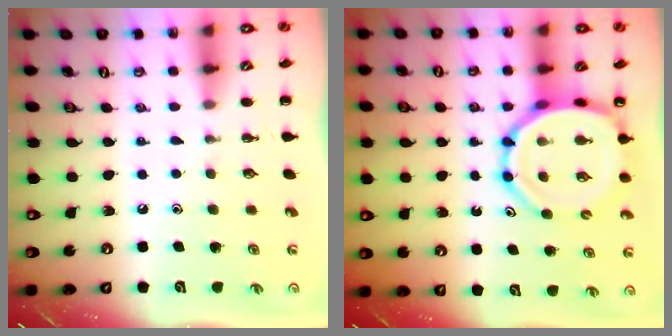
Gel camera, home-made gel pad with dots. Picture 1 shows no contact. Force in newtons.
{"total": 12.5, "press": 11.9, "slide": 3.7}